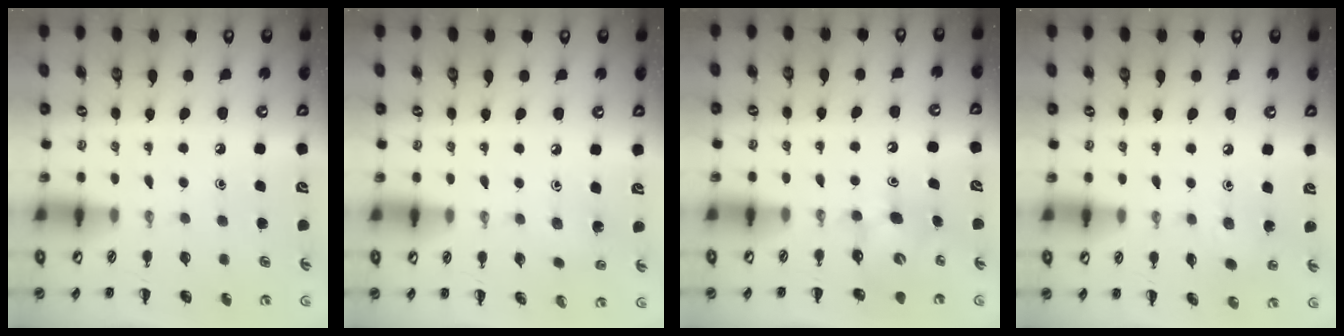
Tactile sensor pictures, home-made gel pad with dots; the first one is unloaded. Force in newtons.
{"total": 2.4, "press": 2.4, "slide": 0.6}
{"total": 5.0, "press": 4.9, "slide": 0.9}
{"total": 4.6, "press": 4.5, "slide": 0.9}